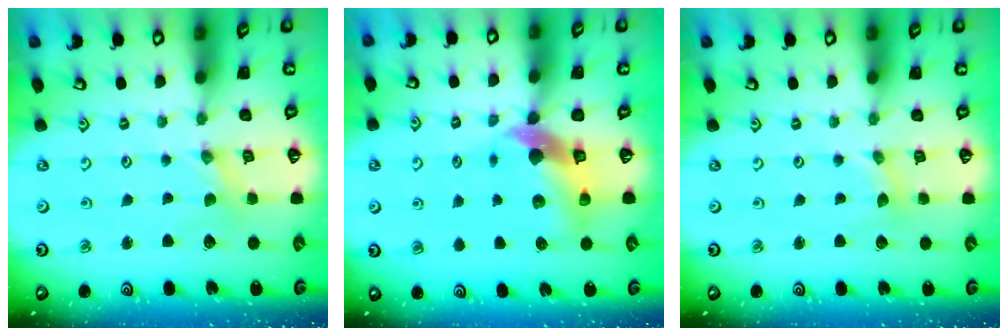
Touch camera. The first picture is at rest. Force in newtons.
{"total": 10.4, "press": 10.2, "slide": 1.6}
{"total": 1.1, "press": 1.1, "slide": 0.1}